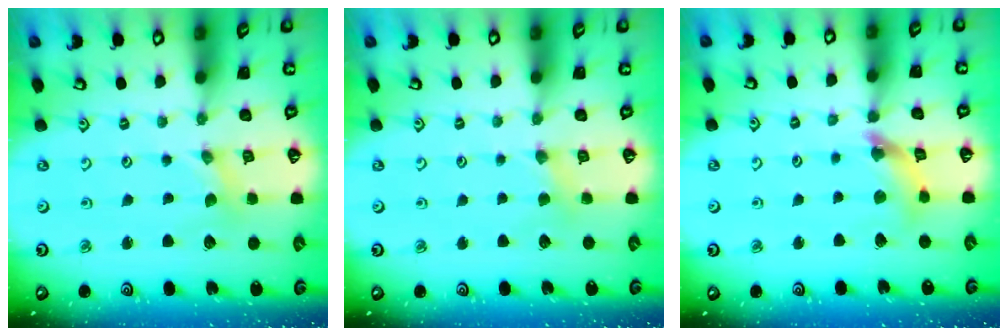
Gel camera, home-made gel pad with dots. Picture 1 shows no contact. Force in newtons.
{"total": 2.6, "press": 2.6, "slide": 0.4}
{"total": 9.8, "press": 9.8, "slide": 1.0}